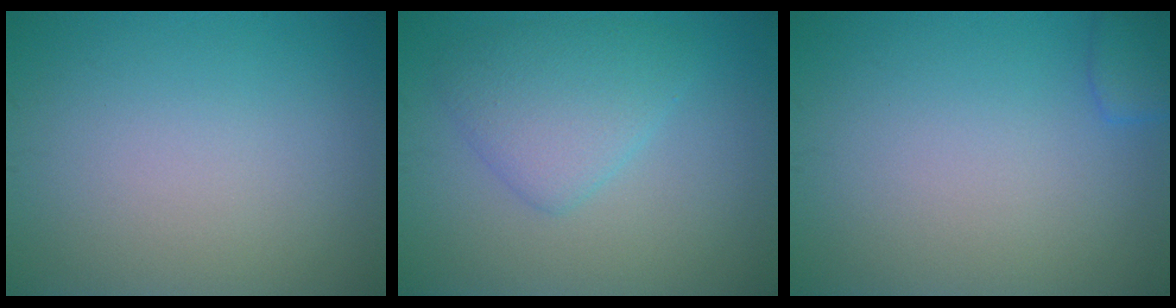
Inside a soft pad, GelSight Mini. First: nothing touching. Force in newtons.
{"total": 3.9, "press": 3.9, "slide": 0.1}
{"total": 1.9, "press": 1.9, "slide": 0.2}